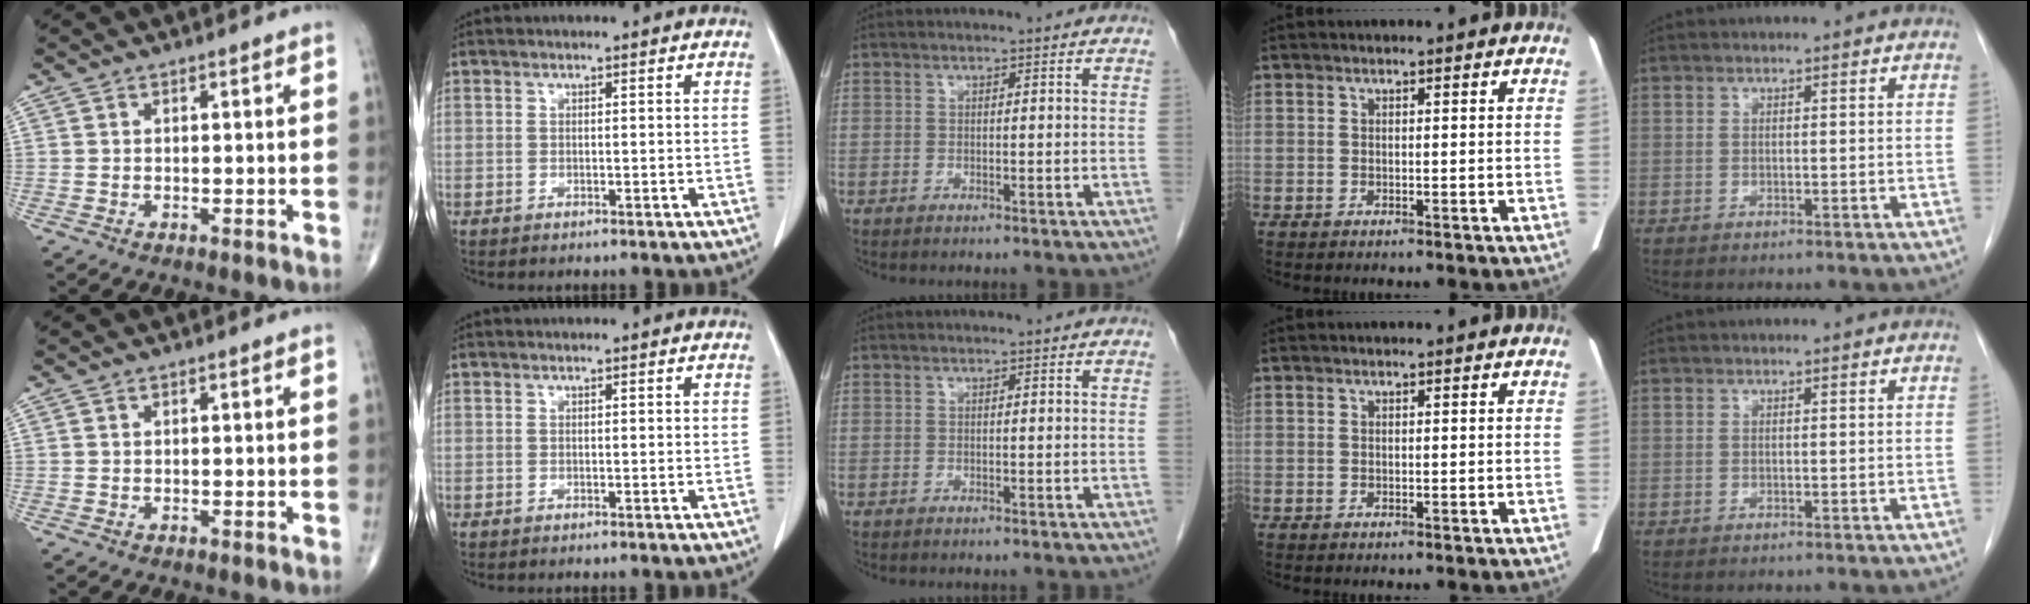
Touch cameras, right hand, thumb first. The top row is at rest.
{}